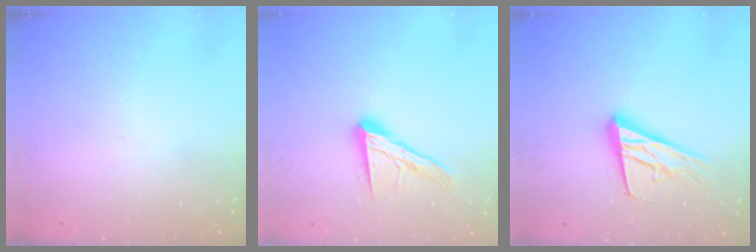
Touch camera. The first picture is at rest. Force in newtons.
{"total": 14.2, "press": 14.1, "slide": 1.1}
{"total": 18.0, "press": 17.5, "slide": 3.9}